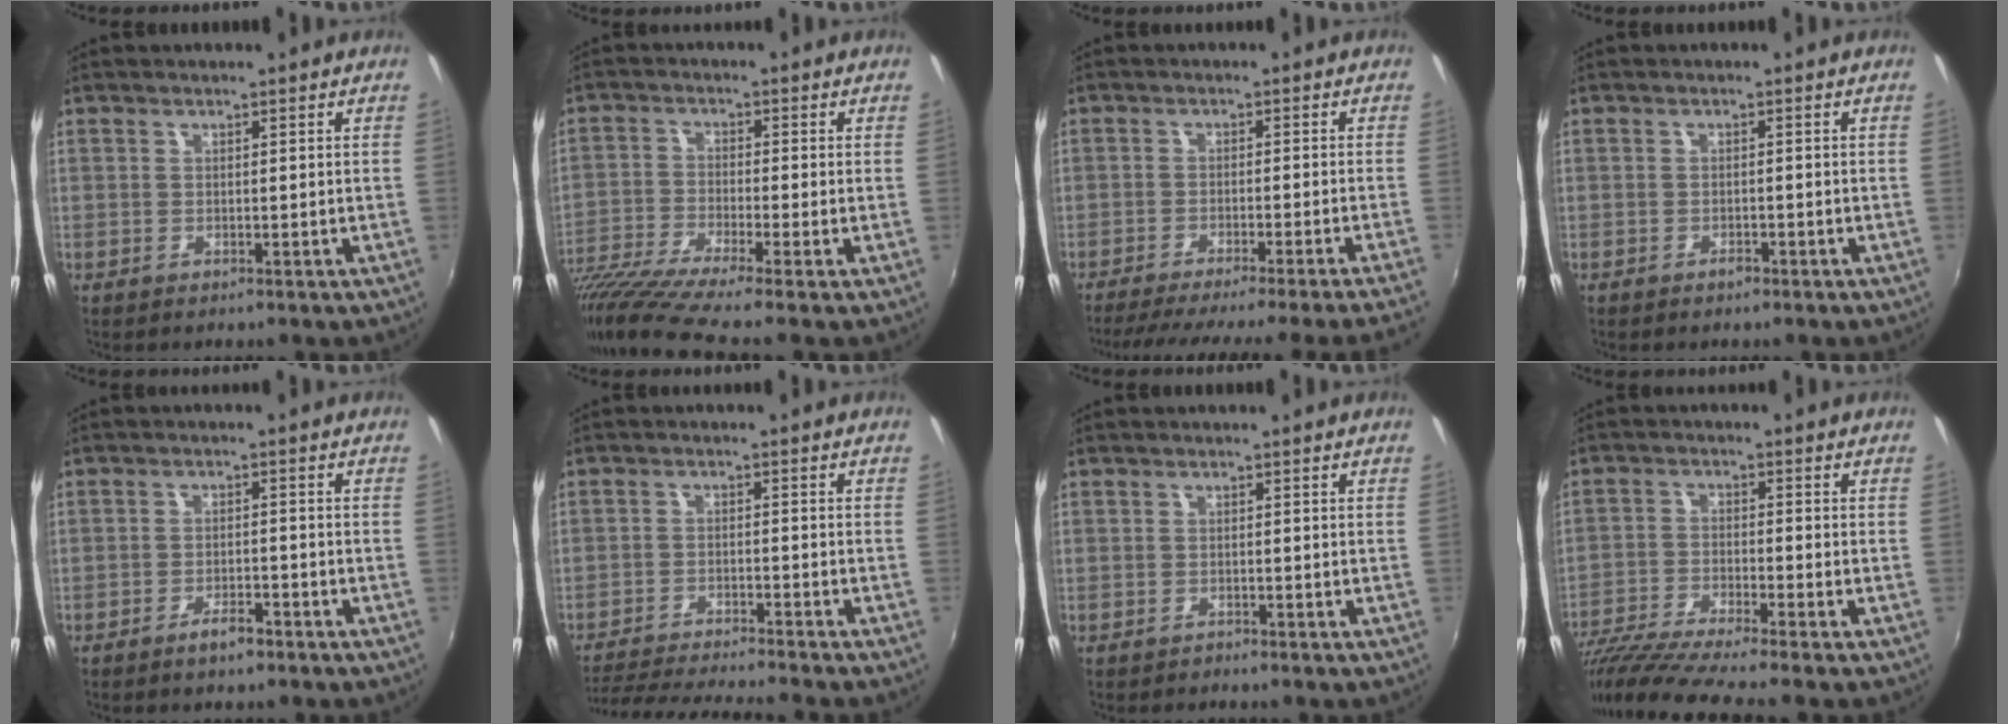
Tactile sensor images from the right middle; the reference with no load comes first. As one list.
[{"total": 10.9, "force": [-8.9, -1.1, 6.2], "torque": [-0.138, -0.038, -0.173]}, {"total": 16.7, "force": [-15.0, -2.6, 6.9], "torque": [-0.127, -0.030, -0.221]}, {"total": 1.1, "force": [-1.0, 0.5, 0.4], "torque": [-0.006, -0.001, -0.017]}, {"total": 3.2, "force": [-2.5, 1.0, 1.8], "torque": [-0.042, -0.001, -0.041]}, {"total": 12.2, "force": [-11.1, -0.5, 4.9], "torque": [-0.115, -0.019, -0.184]}, {"total": 0.7, "force": [-0.6, 0.4, 0.0], "torque": [-0.001, 0.000, -0.011]}, {"total": 12.4, "force": [-10.5, -0.7, 6.4], "torque": [-0.143, -0.038, -0.195]}]